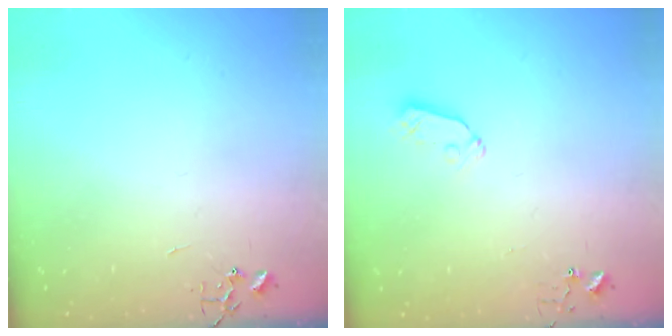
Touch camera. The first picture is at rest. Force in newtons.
{"total": 3.7, "press": 3.6, "slide": 0.5}